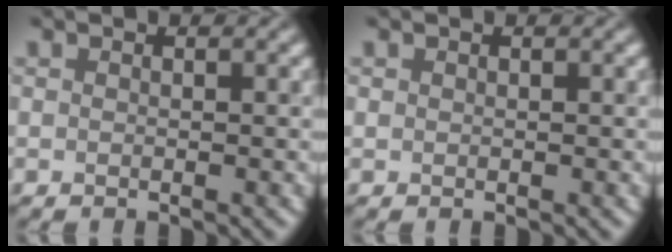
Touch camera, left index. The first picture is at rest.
{"total": 0.0}